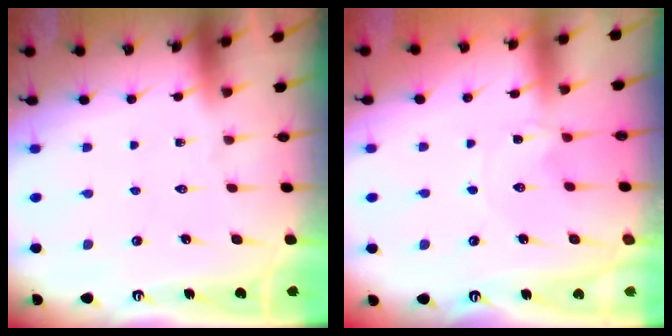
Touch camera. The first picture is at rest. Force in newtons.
{"total": 0.0}